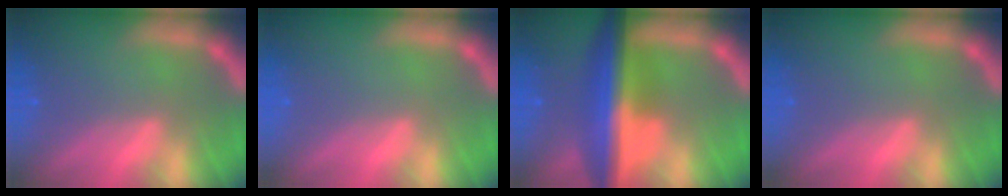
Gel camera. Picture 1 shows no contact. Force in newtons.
{"total": 0.0}
{"total": 10.0}
{"total": 0.0}